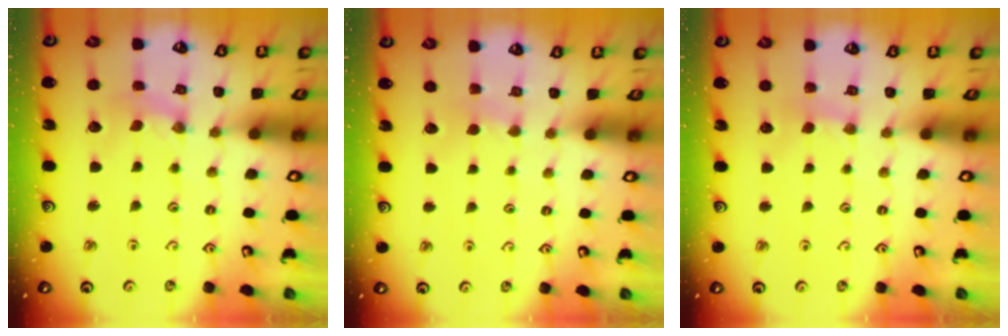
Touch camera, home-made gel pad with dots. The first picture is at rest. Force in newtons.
{"total": 2.0, "press": 1.9, "slide": 0.4}
{"total": 2.2, "press": 2.2, "slide": 0.4}